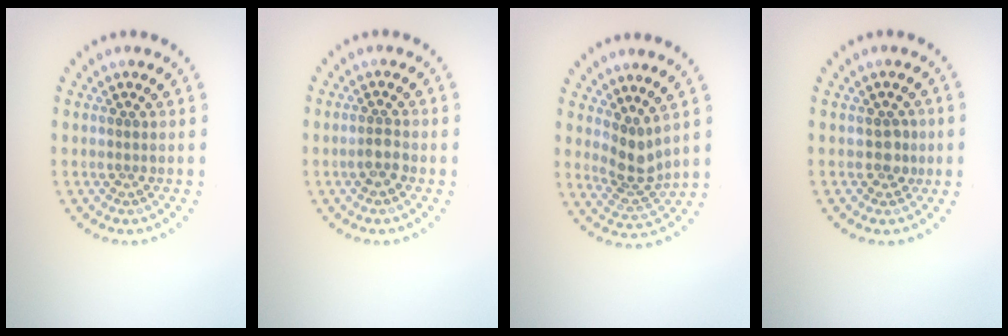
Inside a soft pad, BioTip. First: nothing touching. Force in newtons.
{"total": 1.7, "press": 1.4, "slide": 0.8}
{"total": 2.9, "press": 2.2, "slide": 1.9}
{"total": 1.5, "press": 1.4, "slide": 0.6}